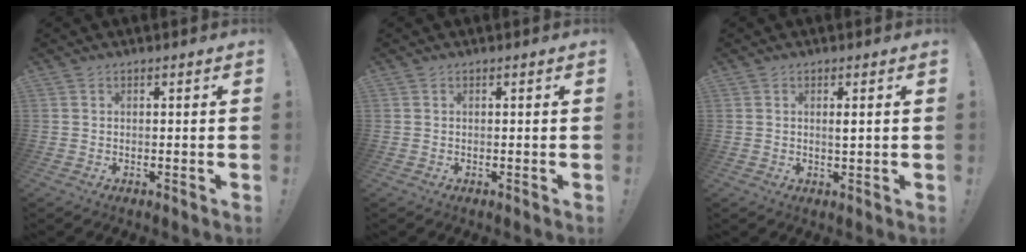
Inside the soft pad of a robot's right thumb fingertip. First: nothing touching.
{"total": 0.0}
{"total": 1.5, "force": [0.4, 0.0, 1.5], "torque": [-0.013, -0.008, 0.003]}